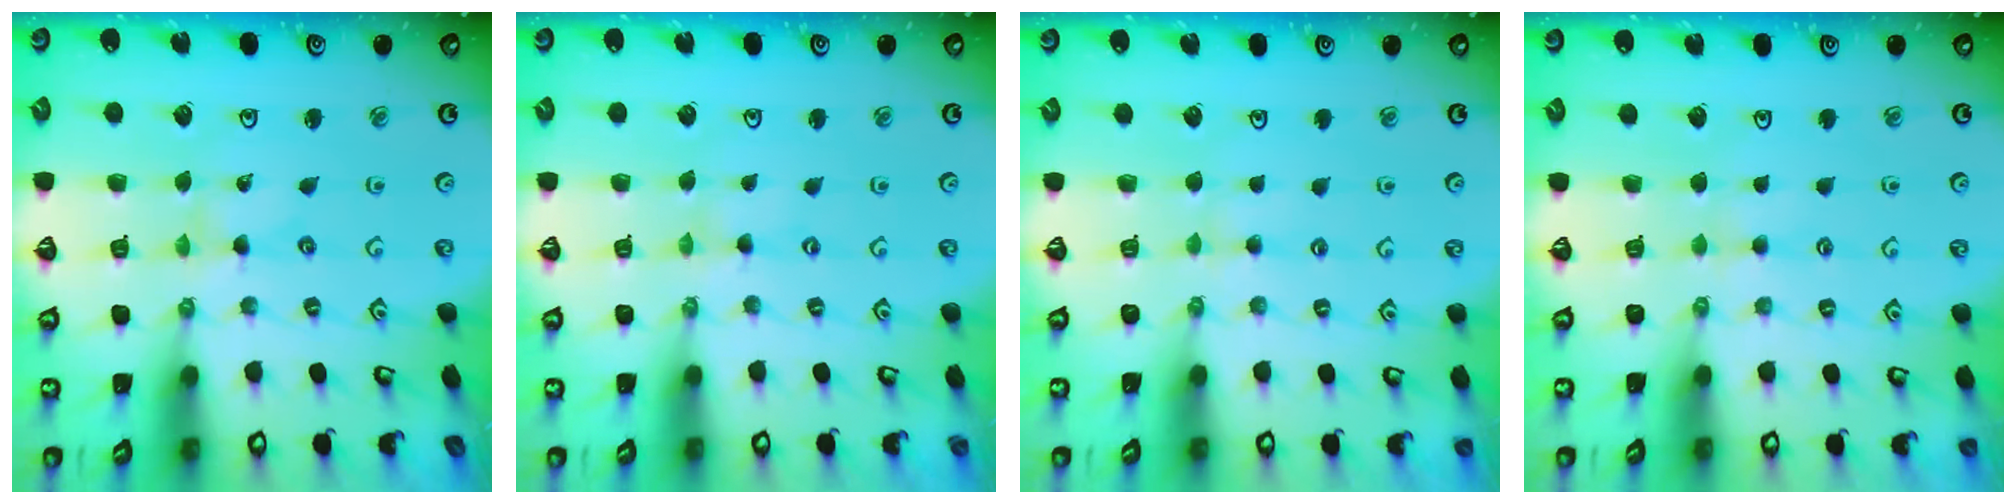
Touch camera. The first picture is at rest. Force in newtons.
{"total": 0.0}
{"total": 2.2, "press": 2.2, "slide": 0.4}
{"total": 1.8, "press": 1.7, "slide": 0.3}